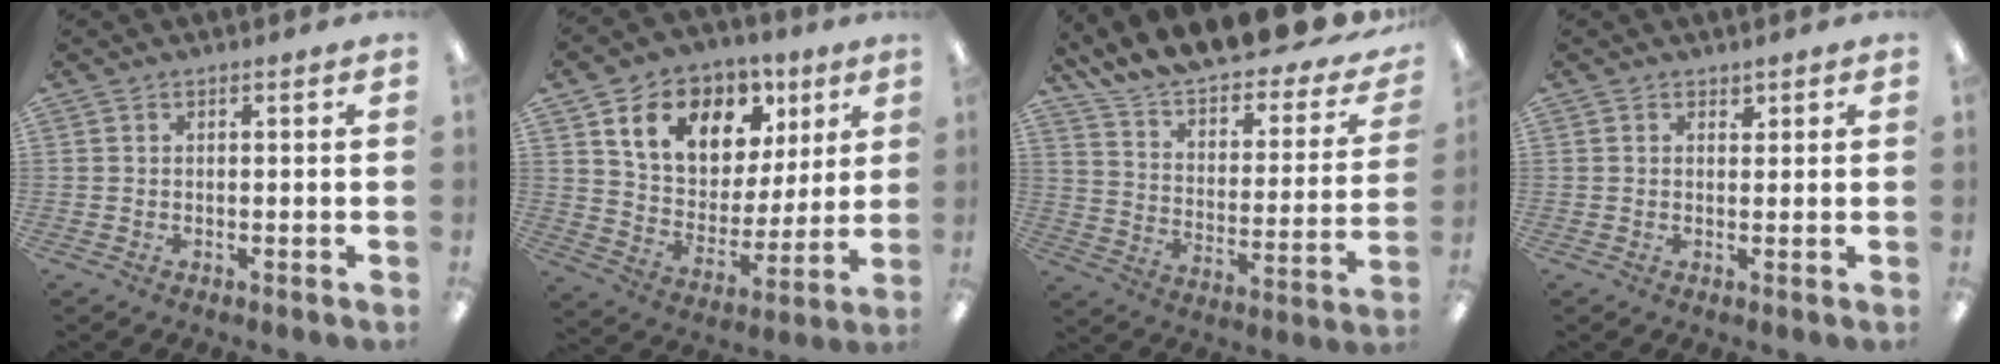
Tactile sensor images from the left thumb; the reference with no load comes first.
{"total": 15.5, "force": [8.5, 10.5, 7.4], "torque": [-0.142, -0.028, 0.160]}
{"total": 14.3, "force": [13.0, 3.2, 5.1], "torque": [-0.099, -0.111, 0.223]}
{"total": 1.1, "force": [0.7, 0.8, 0.3], "torque": [0.002, -0.001, 0.011]}